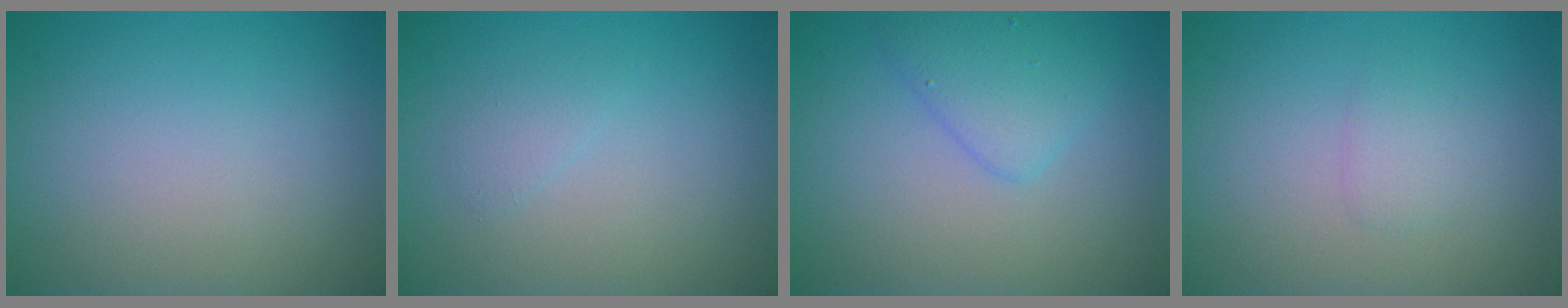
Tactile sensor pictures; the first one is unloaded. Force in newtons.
{"total": 0.9, "press": 0.9, "slide": 0.1}
{"total": 2.9, "press": 2.9, "slide": 0.1}
{"total": 1.2, "press": 1.2, "slide": 0.1}